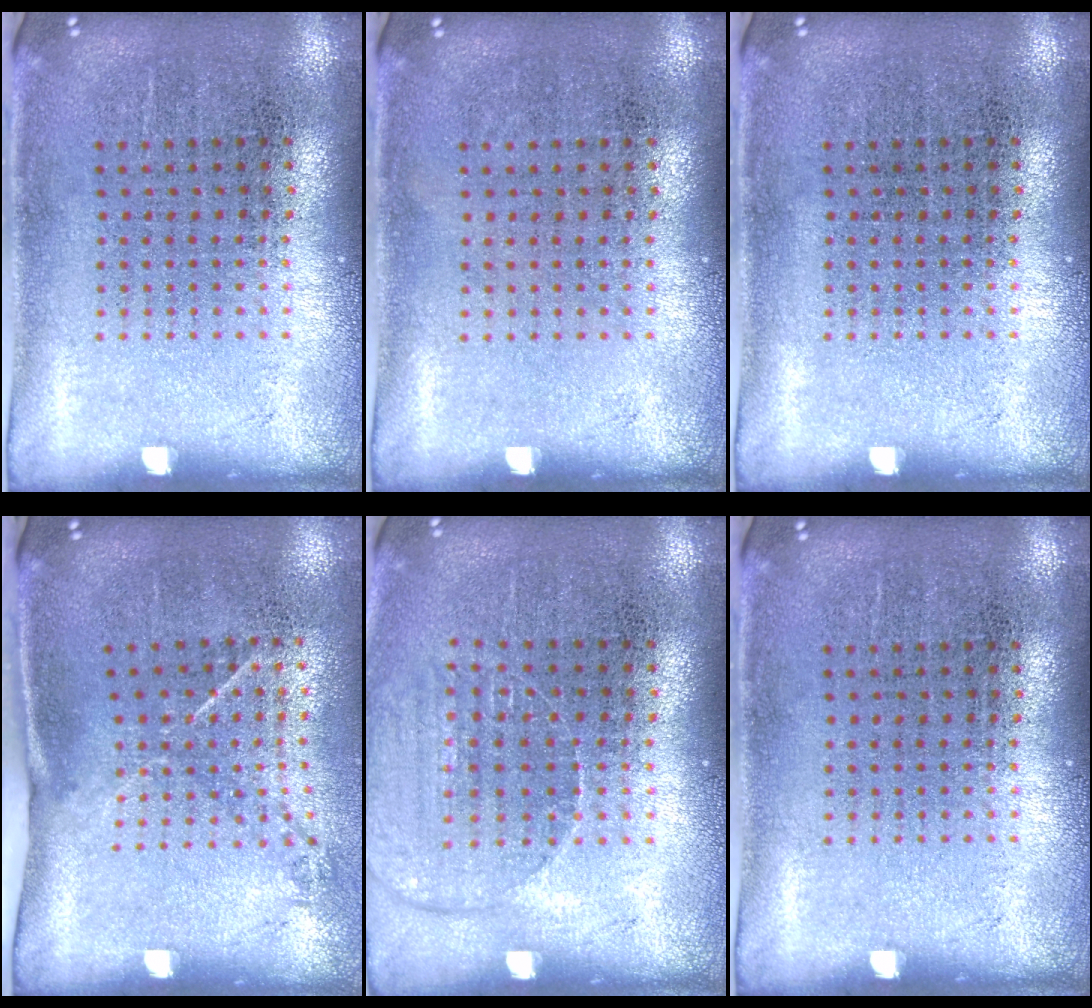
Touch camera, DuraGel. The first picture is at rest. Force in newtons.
{"total": 0.0}
{"total": 0.0}
{"total": 1.5, "press": 1.0, "slide": 1.1}
{"total": 1.2, "press": 1.2, "slide": 0.1}
{"total": 0.0}